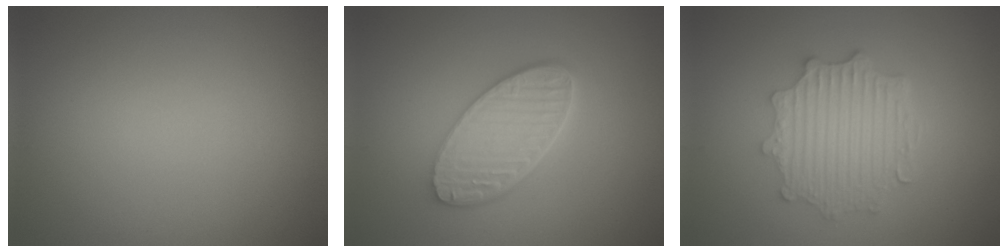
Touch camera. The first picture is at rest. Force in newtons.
{"total": 5.6, "press": 4.4, "slide": 3.5}
{"total": 4.8, "press": 3.8, "slide": 2.8}